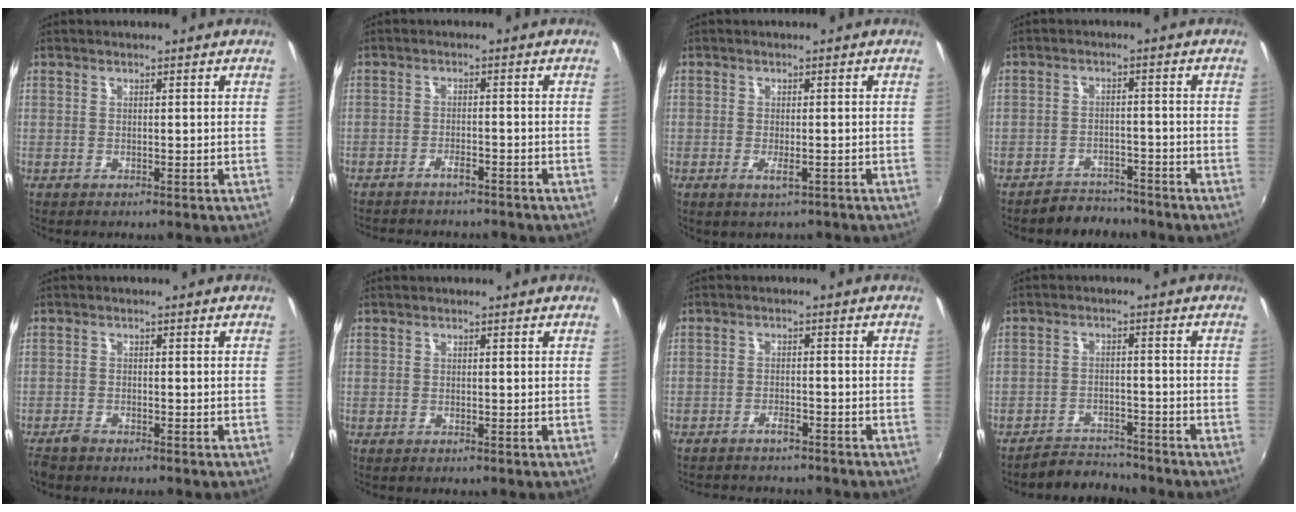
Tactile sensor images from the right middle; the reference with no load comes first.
{"total": 6.4, "force": [-5.7, 1.7, 2.3], "torque": [-0.060, -0.006, -0.083]}
{"total": 2.4, "force": [-1.4, 0.8, 1.8], "torque": [-0.032, -0.004, -0.020]}
{"total": 5.5, "force": [-5.1, 2.1, 0.3], "torque": [-0.018, 0.012, -0.074]}
{"total": 2.2, "force": [-2.0, 0.6, 0.6], "torque": [-0.022, -0.006, -0.043]}
{"total": 0.0}
{"total": 6.9, "force": [-6.2, 1.9, 2.3], "torque": [-0.063, -0.007, -0.089]}
{"total": 5.7, "force": [-5.6, 1.0, -0.1], "torque": [-0.019, 0.011, -0.093]}